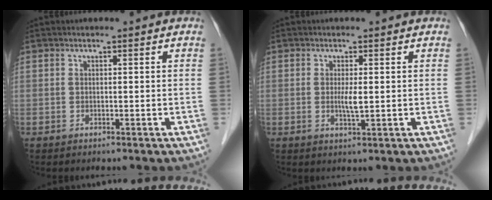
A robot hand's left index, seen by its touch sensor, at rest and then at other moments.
{"total": 2.1, "force": [-0.3, 0.2, 2.1], "torque": [-0.044, -0.010, -0.005]}